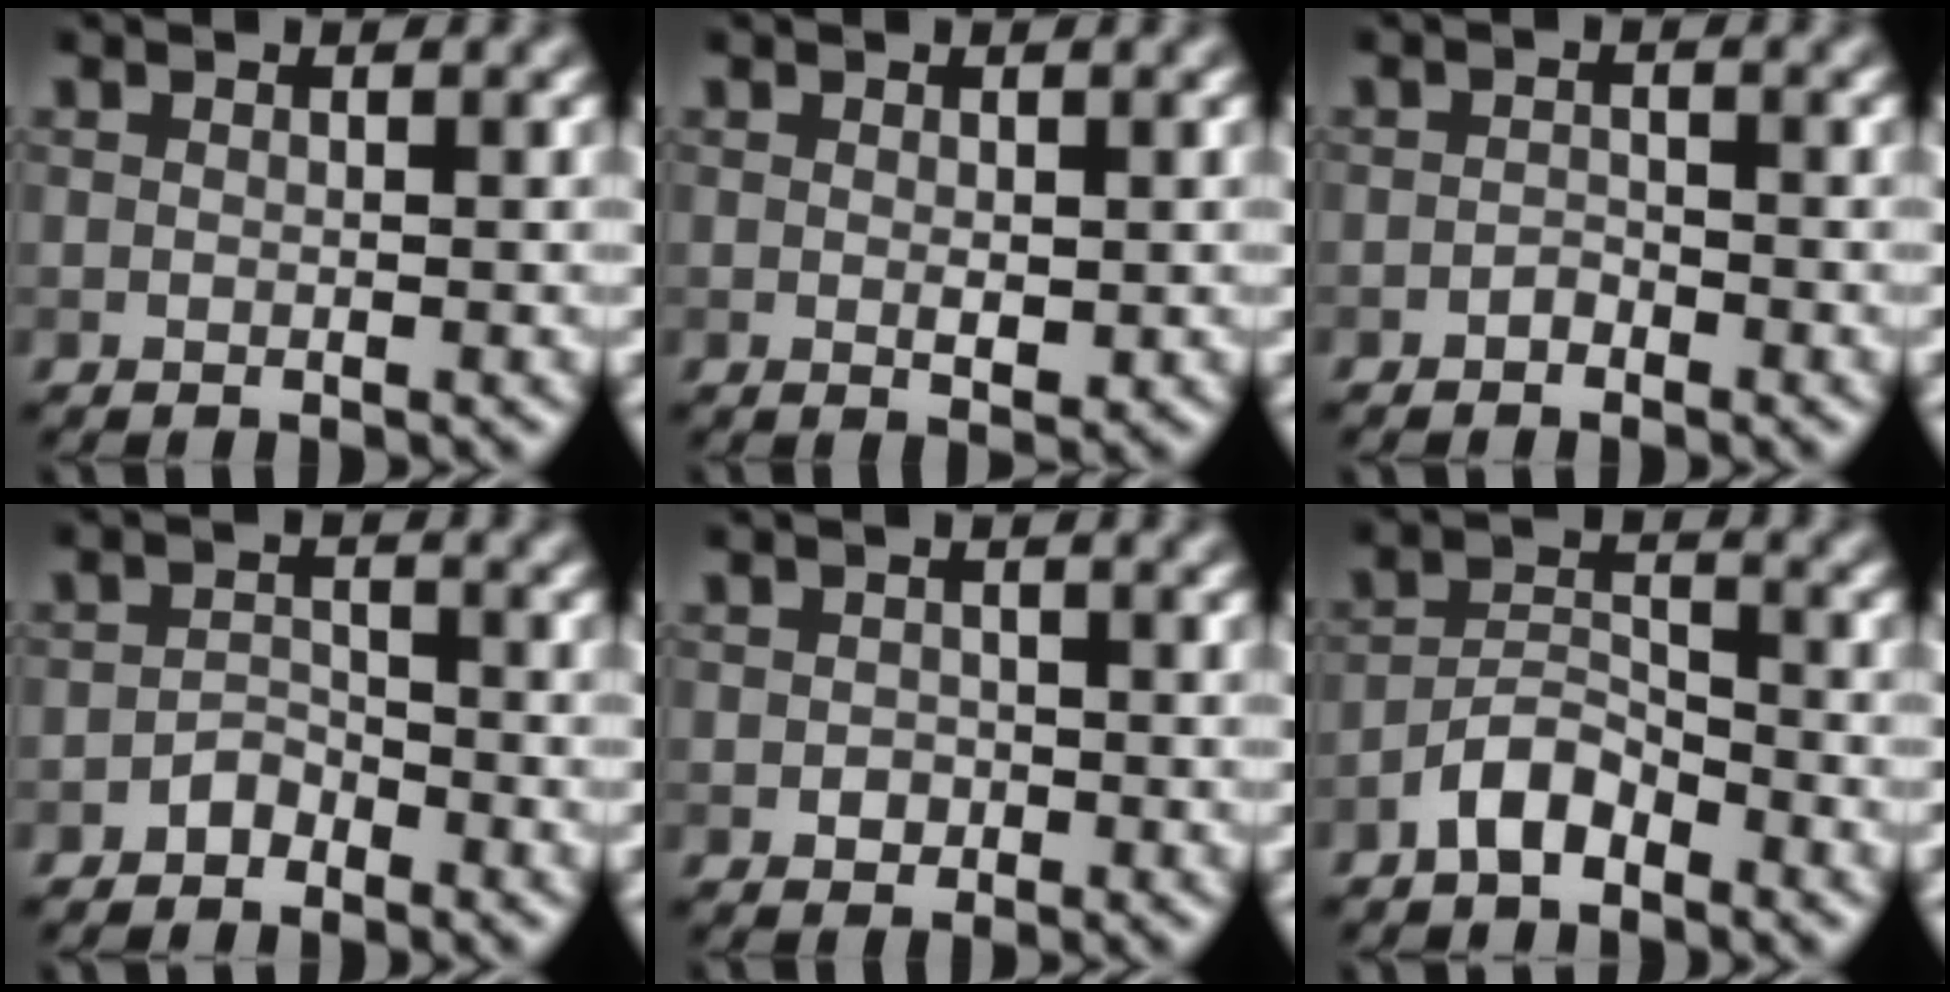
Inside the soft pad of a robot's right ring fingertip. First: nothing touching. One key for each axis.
{"total": 1.1, "fx": 0.0, "fy": 0.6, "fz": 1.0, "tx": -0.014, "ty": -0.004, "tz": 0.002}
{"total": 0.9, "fx": -0.7, "fy": 0.5, "fz": 0.3, "tx": -0.004, "ty": 0.001, "tz": -0.013}
{"total": 1.6, "fx": -1.2, "fy": 0.8, "fz": 0.4, "tx": -0.004, "ty": 0.008, "tz": -0.024}
{"total": 1.1, "fx": -0.3, "fy": 1.0, "fz": 0.5, "tx": -0.003, "ty": -0.003, "tz": -0.009}
{"total": 3.2, "fx": -2.4, "fy": 1.3, "fz": 1.7, "tx": -0.031, "ty": 0.012, "tz": -0.051}